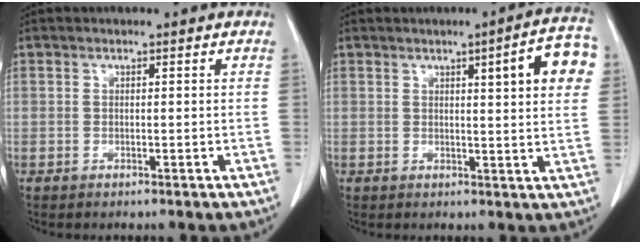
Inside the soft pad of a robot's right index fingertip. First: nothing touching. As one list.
[{"total": 8.6, "force": [2.9, 0.8, 8.0], "torque": [-0.097, 0.006, 0.029]}]